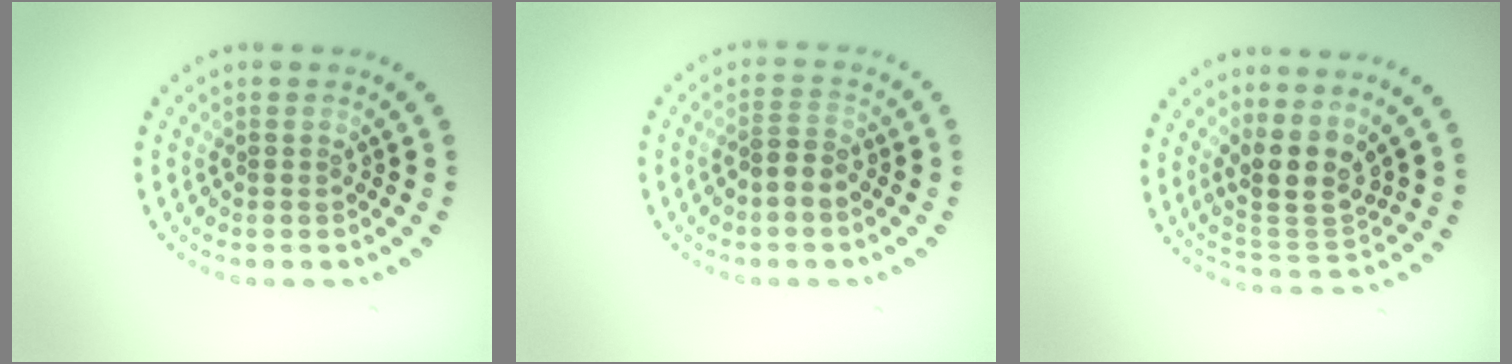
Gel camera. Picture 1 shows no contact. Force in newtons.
{"total": 1.9, "press": 1.8, "slide": 0.8}
{"total": 3.8, "press": 3.1, "slide": 2.3}